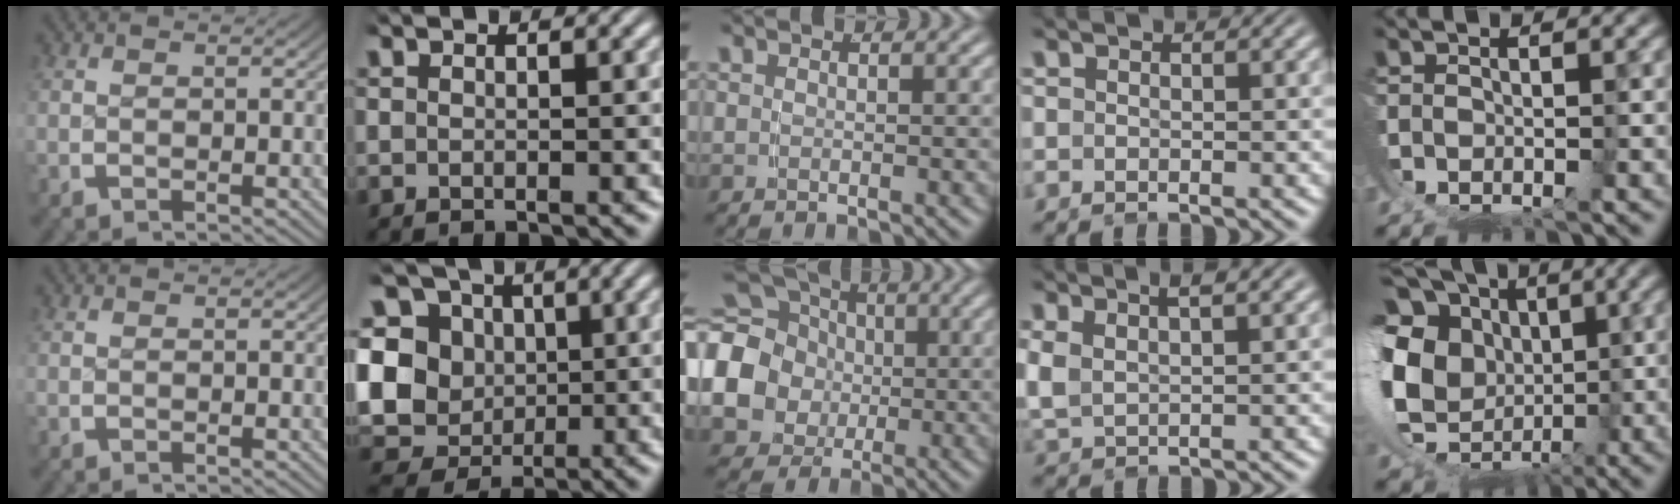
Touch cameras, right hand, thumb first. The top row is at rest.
{"index": {"total": 16.1, "force": [0.6, 14.6, 6.9], "torque": [-0.164, -0.042, 0.006]}, "middle": {"total": 14.5, "force": [0.7, 12.8, 6.8], "torque": [-0.151, -0.032, 0.002]}, "ring": {"total": 2.6, "force": [1.4, 1.2, 1.8], "torque": [-0.045, 0.001, 0.034]}, "little": {"total": 14.9, "force": [1.2, 11.4, 9.6], "torque": [-0.176, -0.021, 0.019]}}